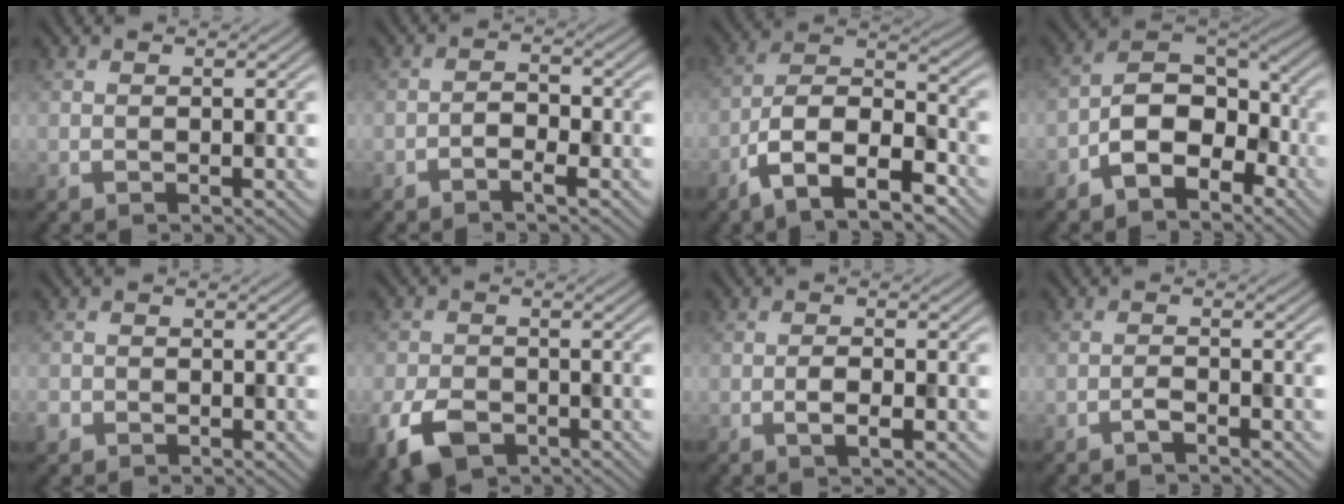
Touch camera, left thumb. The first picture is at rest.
{"total": 2.1, "force": [-1.4, 0.7, 1.4], "torque": [-0.024, 0.006, -0.031]}
{"total": 10.8, "force": [-6.7, 4.1, 7.4], "torque": [-0.133, 0.004, -0.139]}
{"total": 7.7, "force": [-3.9, 4.5, 4.8], "torque": [-0.074, 0.008, -0.090]}
{"total": 1.6, "force": [-1.0, 1.2, 0.3], "torque": [-0.010, -0.006, -0.028]}
{"total": 6.2, "force": [-3.5, 3.7, 3.5], "torque": [-0.084, -0.011, -0.073]}
{"total": 2.1, "force": [-0.8, 0.7, 1.7], "torque": [-0.032, 0.003, -0.018]}
{"total": 1.3, "force": [-1.0, 0.2, 0.7], "torque": [-0.014, 0.005, -0.024]}